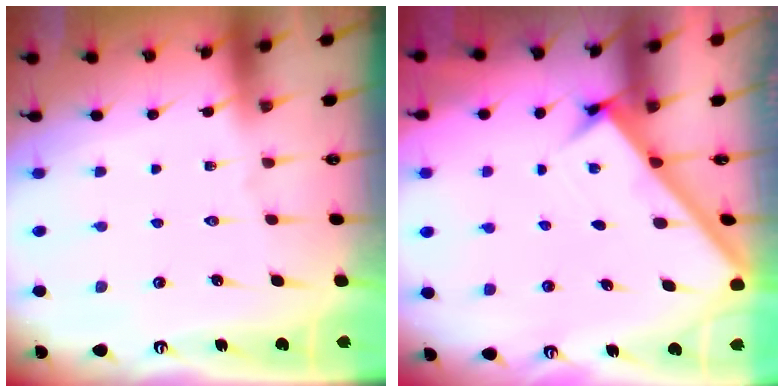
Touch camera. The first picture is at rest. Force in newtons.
{"total": 2.7, "press": 2.7, "slide": 0.4}